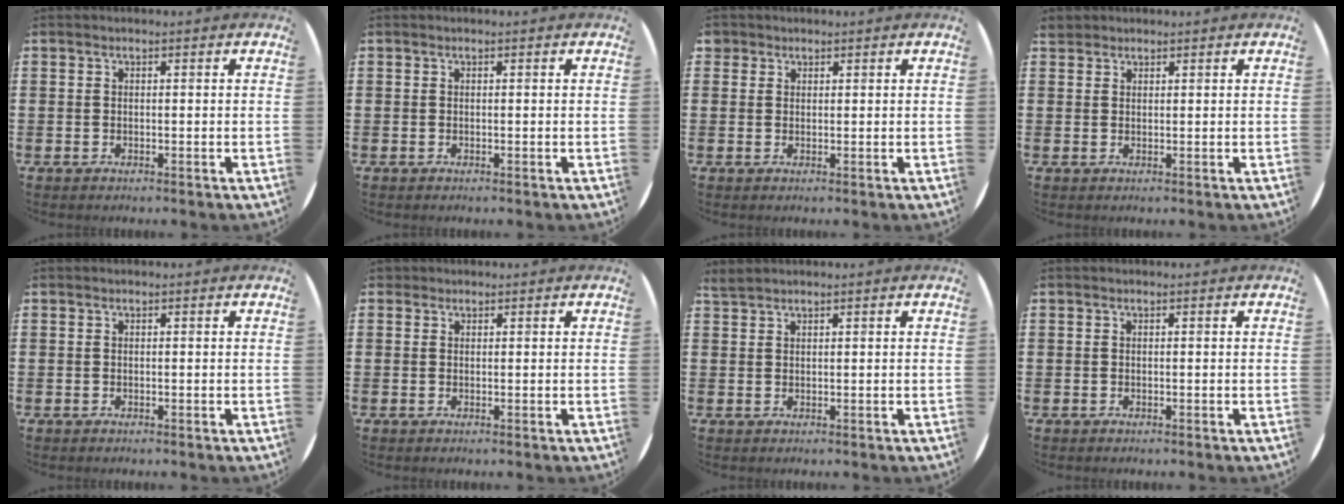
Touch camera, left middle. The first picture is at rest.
{"total": 0.0}
{"total": 1.2, "force": [1.0, 0.7, 0.0], "torque": [0.007, 0.001, 0.018]}
{"total": 1.4, "force": [1.3, 0.5, -0.1], "torque": [0.006, 0.001, 0.024]}
{"total": 0.0}
{"total": 0.8, "force": [0.6, 0.4, -0.1], "torque": [0.009, 0.001, 0.010]}
{"total": 1.2, "force": [1.2, 0.0, -0.1], "torque": [0.001, 0.001, 0.023]}
{"total": 0.0}